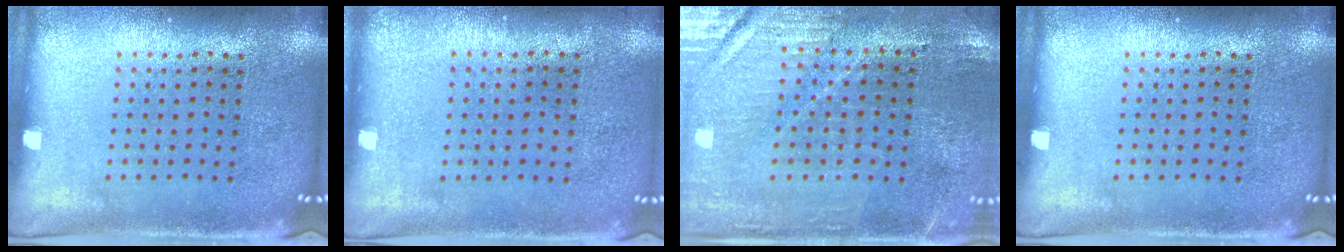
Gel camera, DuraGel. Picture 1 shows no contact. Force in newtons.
{"total": 0.0}
{"total": 1.1, "press": 1.1, "slide": 0.2}
{"total": 0.0}